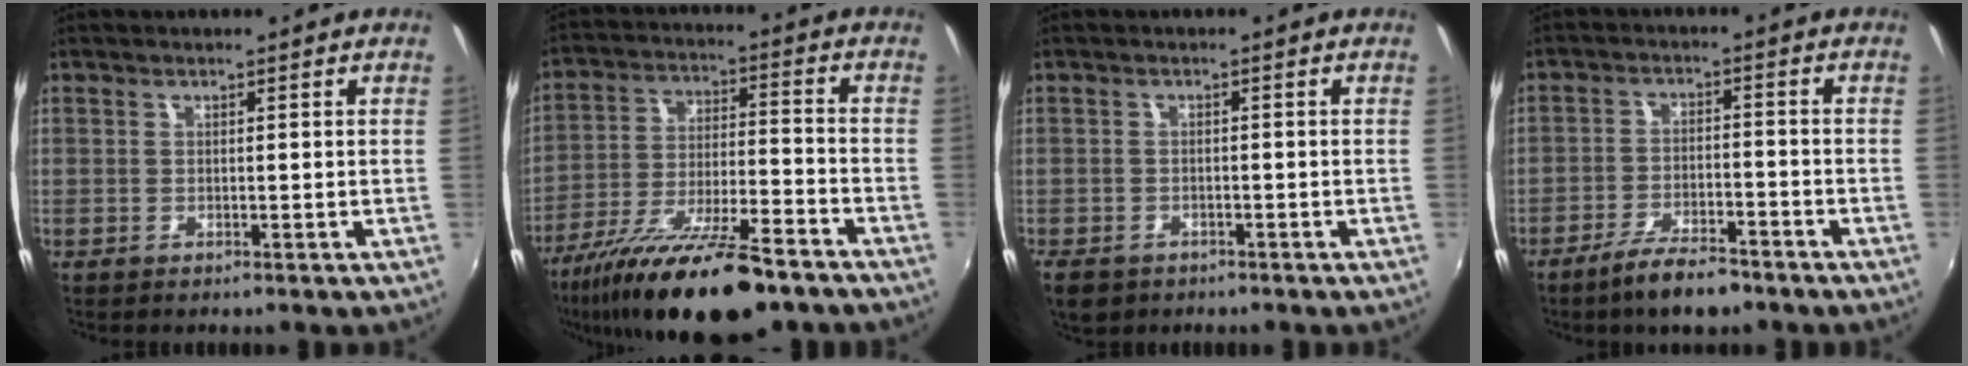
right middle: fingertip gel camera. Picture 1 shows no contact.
{"total": 21.6, "force": [-16.0, 5.0, 13.7], "torque": [-0.257, -0.048, -0.264]}
{"total": 5.1, "force": [-3.3, 3.1, 2.2], "torque": [-0.057, -0.015, -0.053]}
{"total": 7.9, "force": [-6.1, 2.2, 4.5], "torque": [-0.099, -0.005, -0.104]}